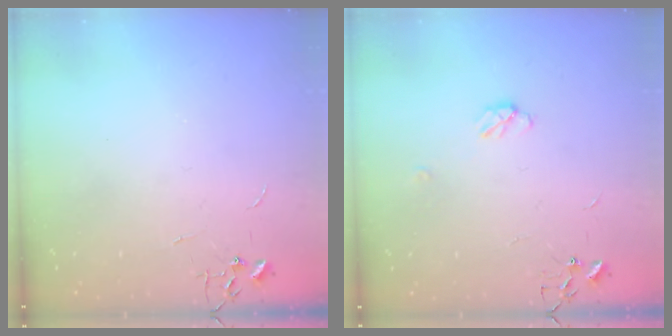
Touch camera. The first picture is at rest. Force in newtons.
{"total": 3.8, "press": 3.7, "slide": 0.4}